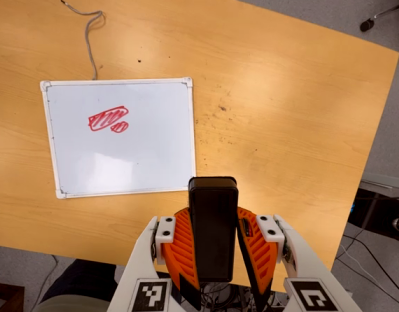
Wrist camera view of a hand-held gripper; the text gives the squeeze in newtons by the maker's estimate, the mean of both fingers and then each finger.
{"total": 9.1, "left": 7.4, "right": 10.8}